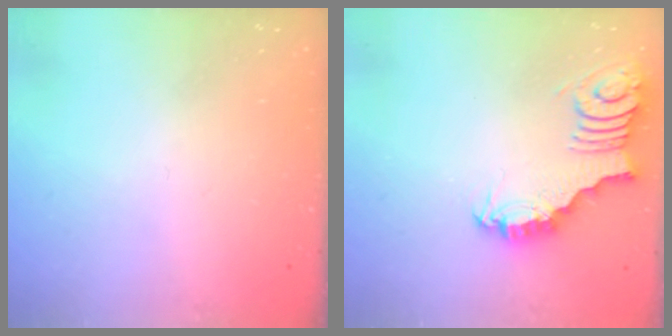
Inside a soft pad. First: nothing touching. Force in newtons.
{"total": 3.0, "press": 3.0, "slide": 0.0}